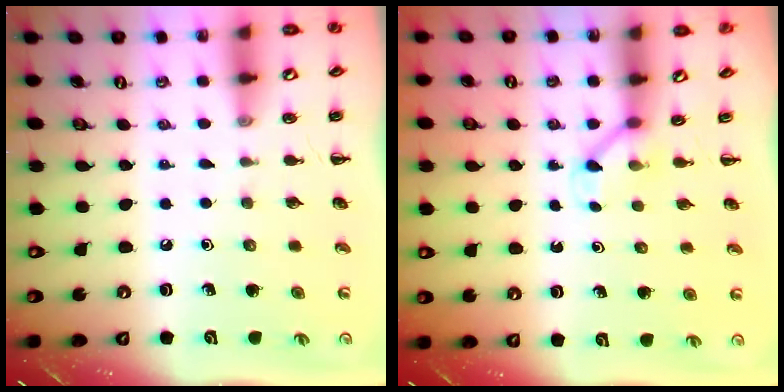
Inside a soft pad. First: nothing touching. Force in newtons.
{"total": 2.8, "press": 2.7, "slide": 0.9}